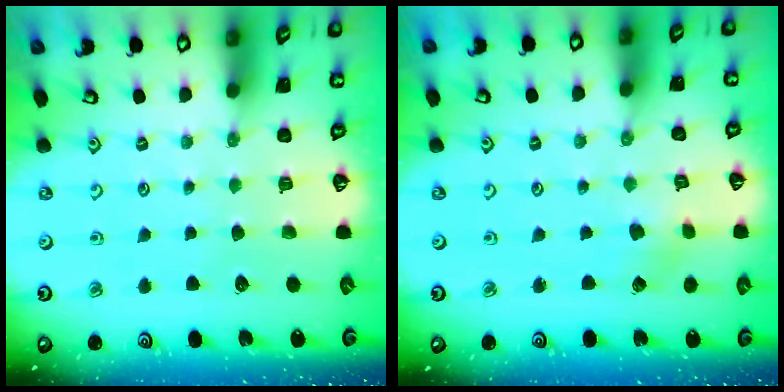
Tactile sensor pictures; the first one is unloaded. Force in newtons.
{"total": 2.6, "press": 2.5, "slide": 0.5}